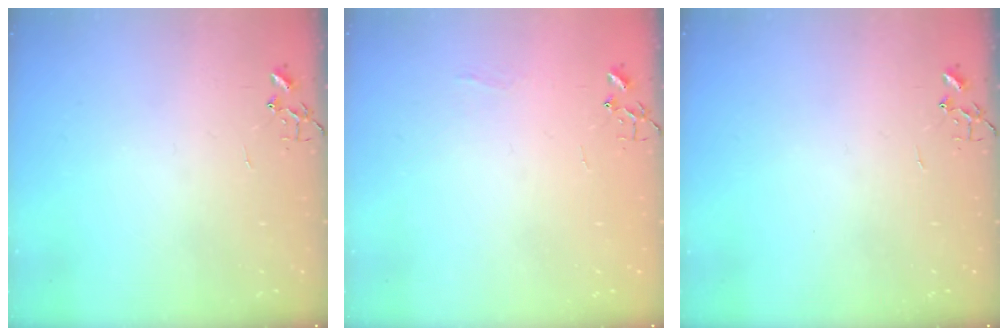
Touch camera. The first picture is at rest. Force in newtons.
{"total": 4.4, "press": 4.4, "slide": 0.6}
{"total": 0.0}